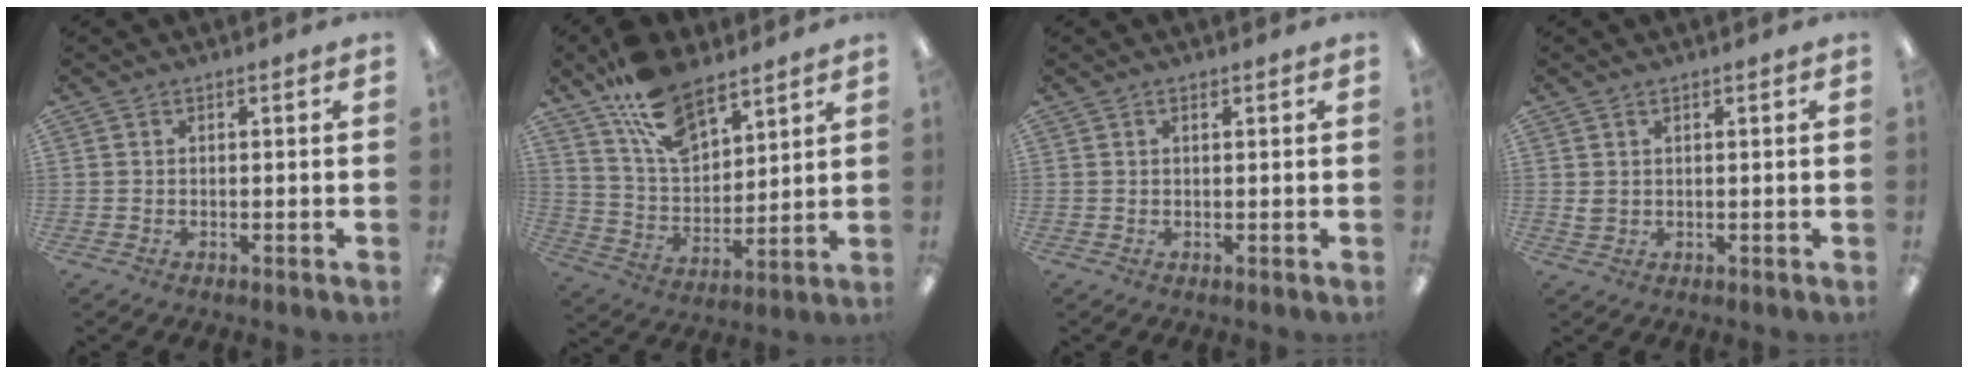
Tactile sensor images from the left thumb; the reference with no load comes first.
{"total": 15.3, "force": [10.8, 7.2, 8.1], "torque": [-0.154, -0.051, 0.199]}
{"total": 0.5, "force": [0.4, 0.2, 0.3], "torque": [0.000, -0.002, 0.005]}
{"total": 1.2, "force": [0.4, 0.9, 0.6], "torque": [-0.014, 0.000, 0.008]}